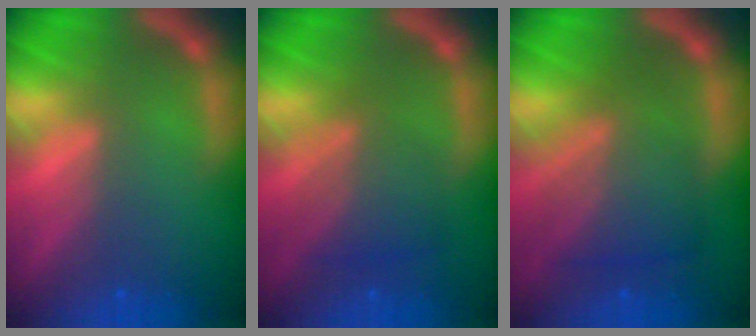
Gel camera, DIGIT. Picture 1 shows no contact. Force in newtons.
{"total": 4.6}
{"total": 7.0}